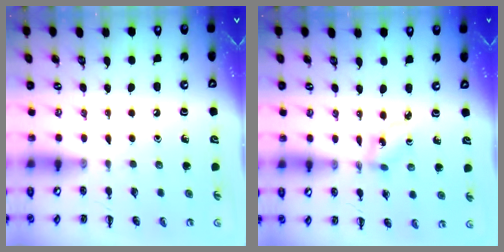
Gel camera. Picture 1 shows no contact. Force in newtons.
{"total": 1.5, "press": 1.4, "slide": 0.4}